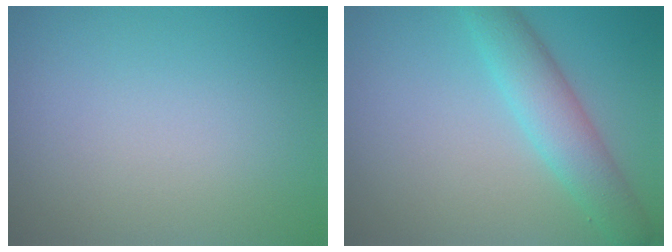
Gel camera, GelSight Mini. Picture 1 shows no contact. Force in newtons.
{"total": 4.6, "press": 4.6, "slide": 0.0}